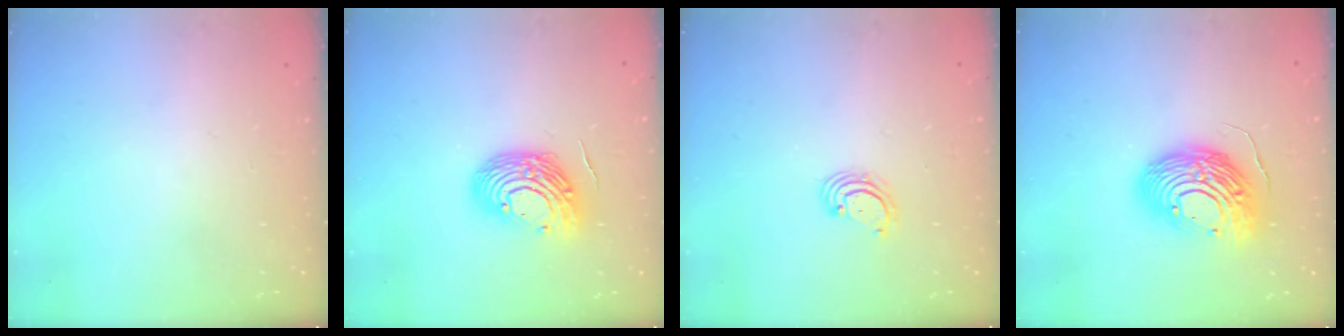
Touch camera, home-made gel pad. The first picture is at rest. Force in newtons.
{"total": 12.6, "press": 12.5, "slide": 1.7}
{"total": 2.6, "press": 2.6, "slide": 0.3}
{"total": 16.0, "press": 15.8, "slide": 2.4}